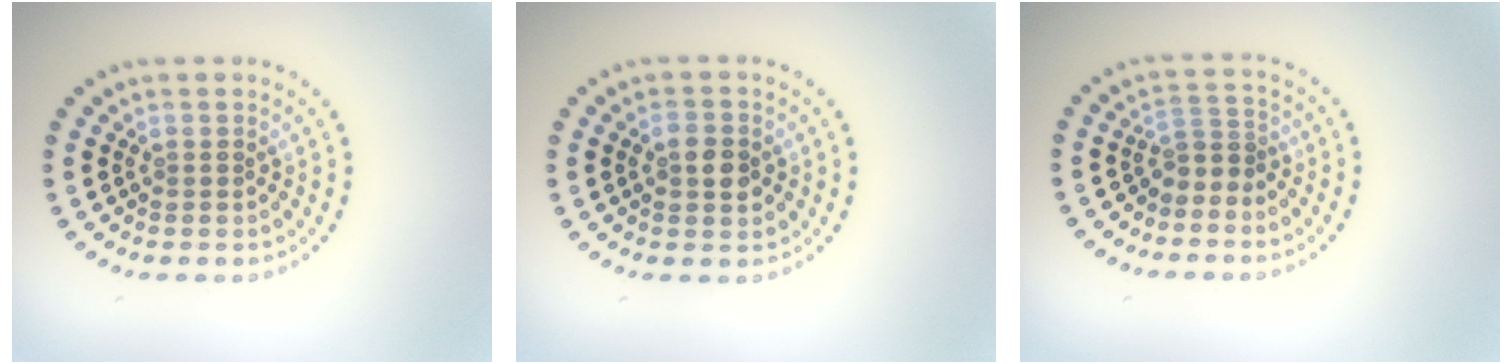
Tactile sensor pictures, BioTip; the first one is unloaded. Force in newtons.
{"total": 2.5, "press": 2.5, "slide": 0.2}
{"total": 2.0, "press": 1.3, "slide": 1.6}